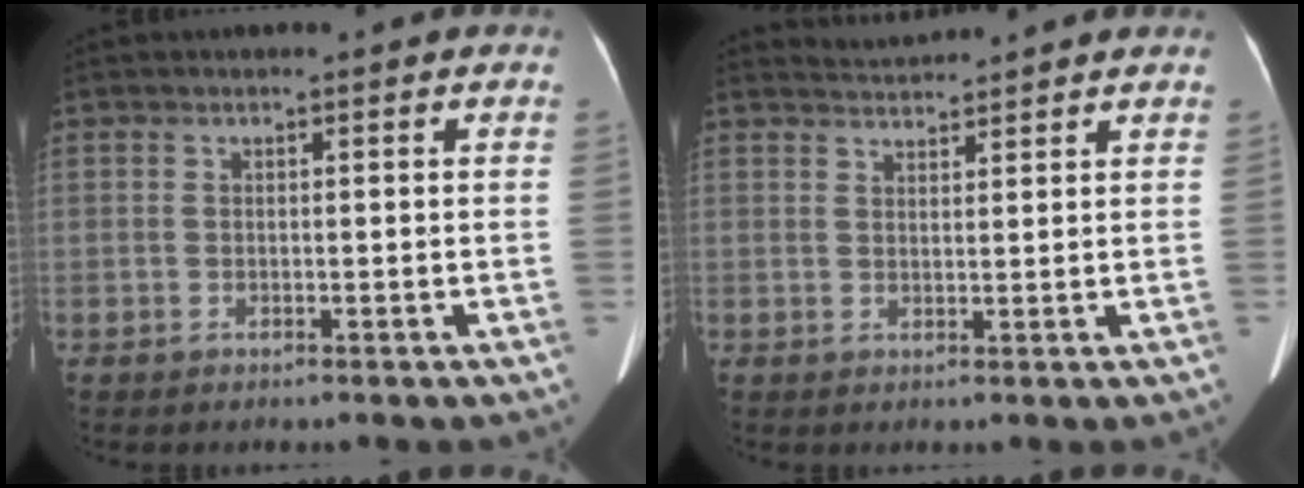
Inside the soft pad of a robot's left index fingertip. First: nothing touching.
{"total": 2.7, "force": [2.7, -0.3, -0.5], "torque": [-0.003, 0.014, 0.051]}